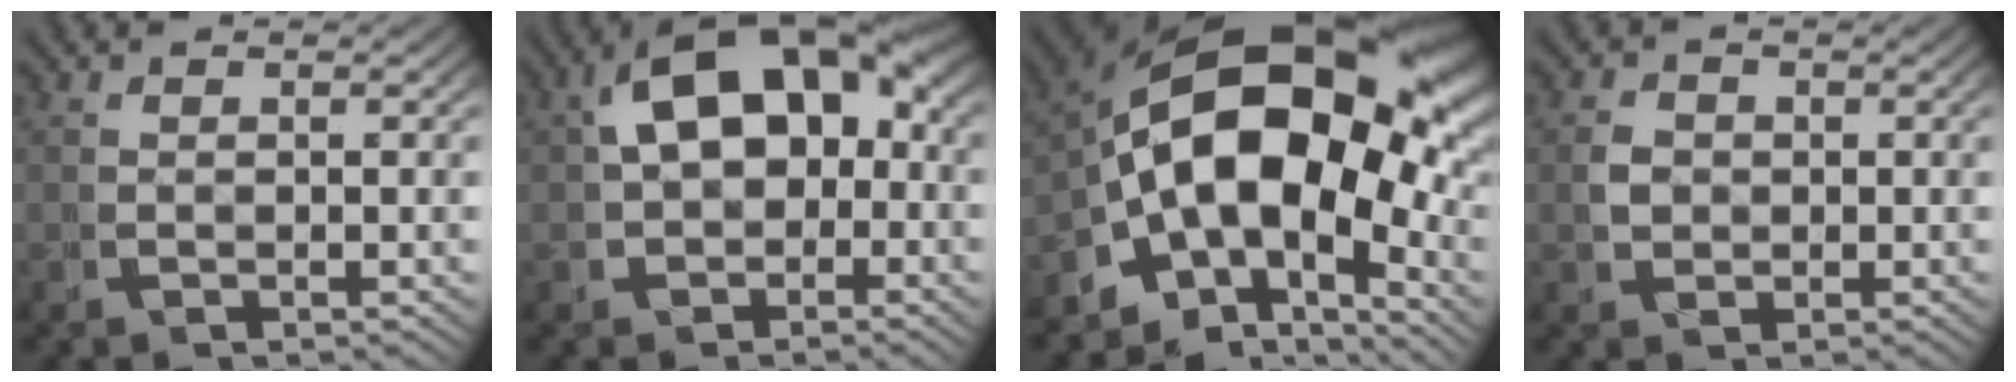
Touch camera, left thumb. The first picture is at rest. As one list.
[{"total": 9.5, "force": [1.2, 6.7, 6.6], "torque": [-0.103, 0.000, 0.020]}, {"total": 20.5, "force": [0.6, 13.5, 15.4], "torque": [-0.264, -0.046, 0.016]}, {"total": 1.5, "force": [0.2, 1.4, 0.3], "torque": [-0.005, -0.005, 0.007]}]